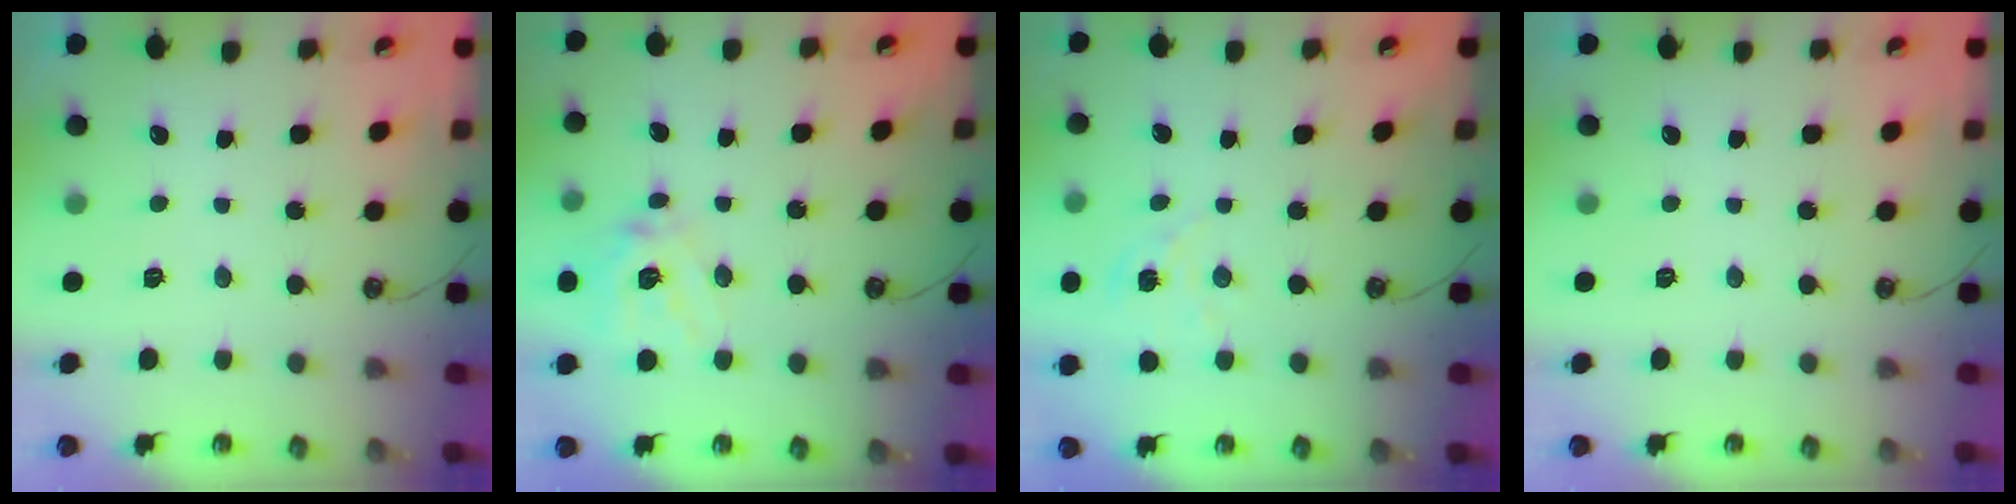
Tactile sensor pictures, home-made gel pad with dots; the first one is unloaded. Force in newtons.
{"total": 13.9, "press": 13.8, "slide": 2.0}
{"total": 1.6, "press": 1.6, "slide": 0.2}
{"total": 0.0}